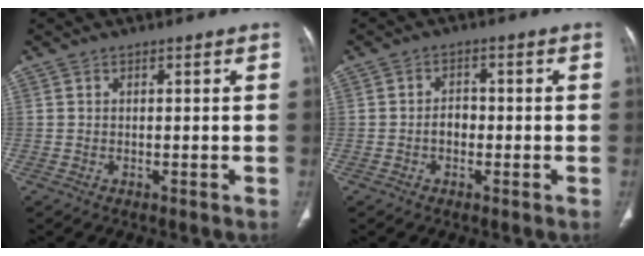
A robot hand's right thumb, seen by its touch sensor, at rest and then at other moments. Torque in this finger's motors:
{"motor_torque": [0.53, 0.83, 0.64, -0.39, 0.00]}